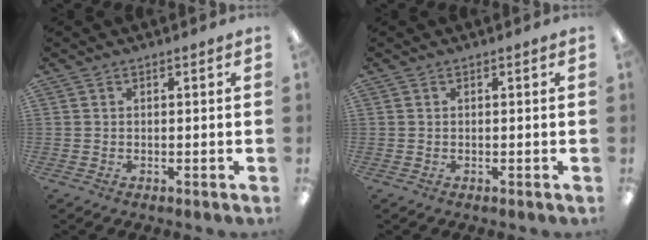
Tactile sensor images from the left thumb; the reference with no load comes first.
{"total": 0.0}